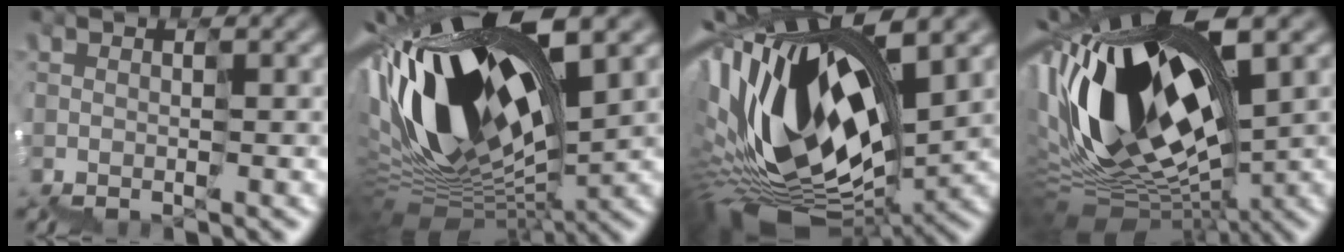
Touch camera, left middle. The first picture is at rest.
{"total": 16.2, "force": [4.0, 6.8, 14.1], "torque": [-0.291, 0.028, 0.069]}
{"total": 15.5, "force": [1.9, 7.2, 13.6], "torque": [-0.277, 0.003, 0.034]}
{"total": 15.6, "force": [2.3, 6.9, 13.8], "torque": [-0.288, 0.032, 0.041]}